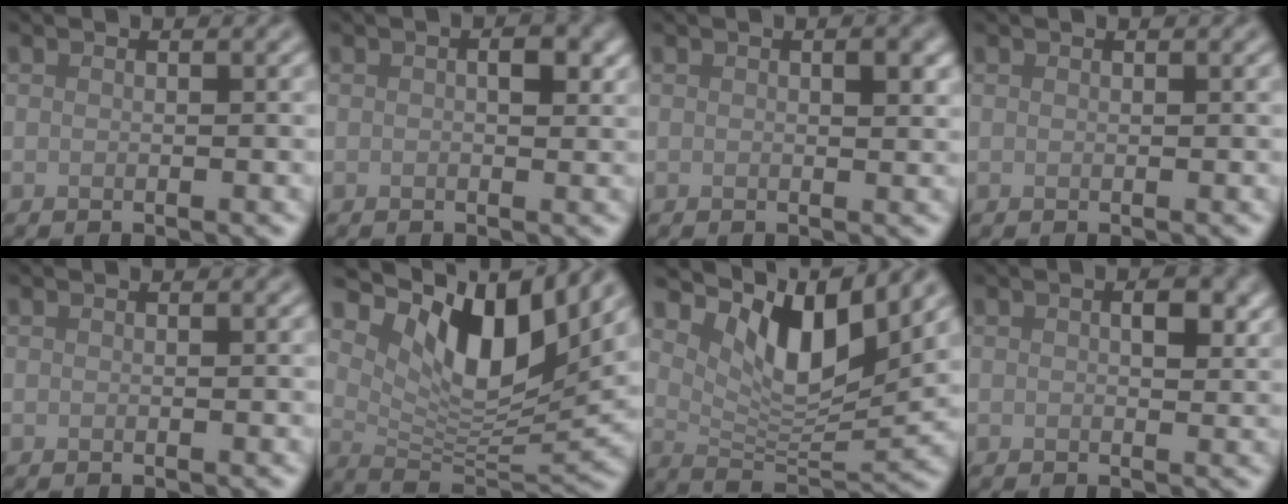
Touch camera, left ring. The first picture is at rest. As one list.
[{"total": 2.0, "force": [0.5, 1.0, 1.7], "torque": [-0.018, 0.000, 0.006]}, {"total": 1.4, "force": [0.4, 0.5, 1.2], "torque": [-0.014, -0.003, 0.007]}, {"total": 0.0}, {"total": 0.0}, {"total": 10.0, "force": [5.5, 4.1, 7.2], "torque": [-0.119, -0.007, 0.102]}, {"total": 8.3, "force": [4.5, 3.4, 6.2], "torque": [-0.105, -0.007, 0.080]}, {"total": 2.3, "force": [0.7, 1.2, 1.9], "torque": [-0.022, -0.002, 0.009]}]